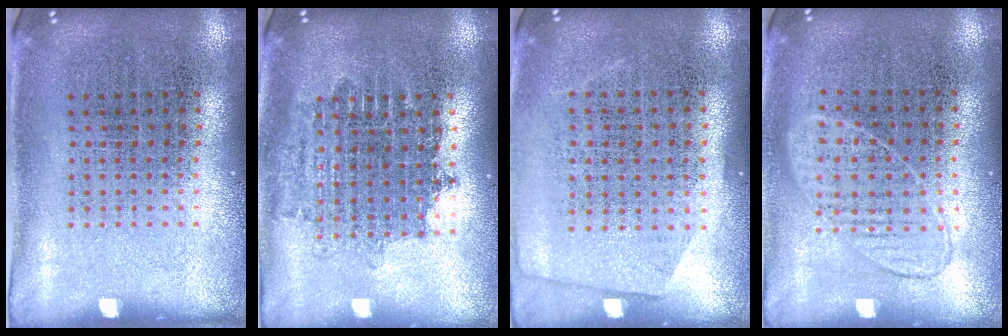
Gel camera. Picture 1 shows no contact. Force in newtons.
{"total": 1.6, "press": 1.3, "slide": 0.9}
{"total": 0.5, "press": 0.0, "slide": 0.5}
{"total": 0.9, "press": 0.9, "slide": 0.4}